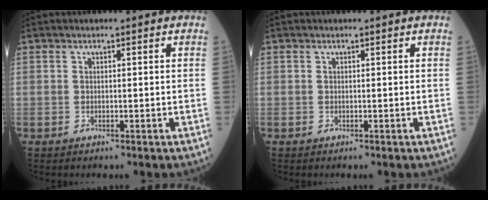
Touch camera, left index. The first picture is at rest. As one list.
[{"total": 0.0}]